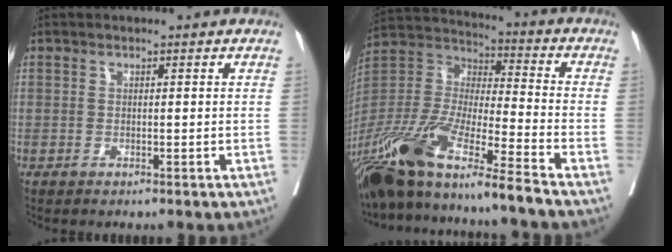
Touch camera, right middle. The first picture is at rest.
{"total": 20.9, "force": [-15.9, 0.7, 13.6], "torque": [-0.306, -0.048, -0.304]}